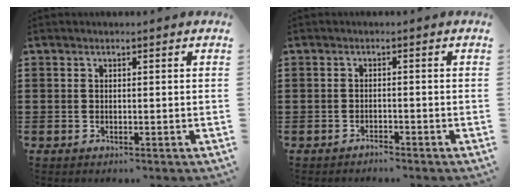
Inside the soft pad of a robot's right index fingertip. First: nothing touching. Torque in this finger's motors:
{"motor_torque": [1.18, 0.96, -1.05, -0.21]}